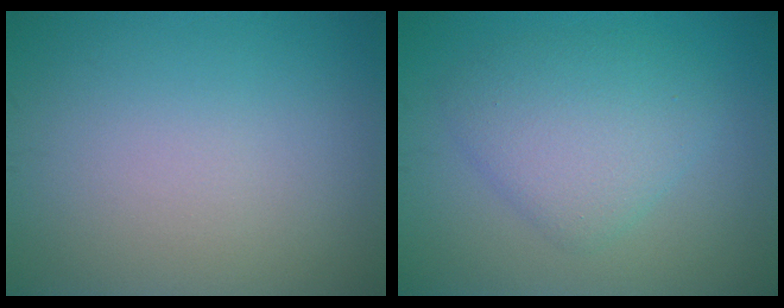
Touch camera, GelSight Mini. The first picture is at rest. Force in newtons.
{"total": 4.5, "press": 4.5, "slide": 0.3}